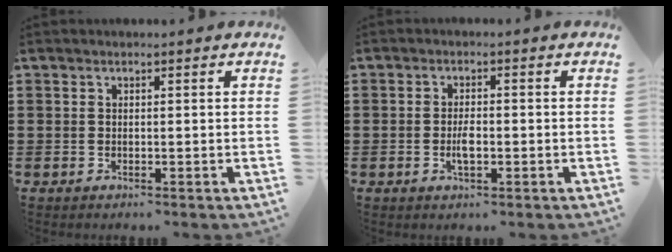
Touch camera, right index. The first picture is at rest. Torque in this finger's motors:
{"motor_torque": [2.14, 0.00, 0.32, 0.11]}